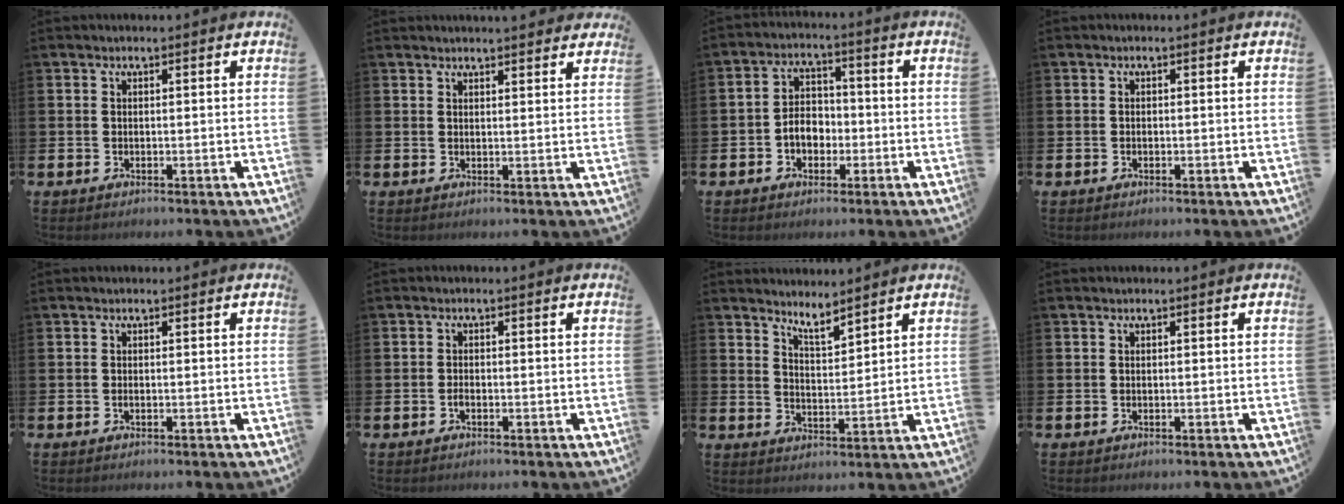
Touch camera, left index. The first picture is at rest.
{"total": 2.2, "force": [2.2, 0.1, 0.0], "torque": [-0.001, -0.009, 0.040]}
{"total": 4.3, "force": [-1.3, 3.3, 2.4], "torque": [-0.043, 0.009, -0.030]}
{"total": 0.5, "force": [-0.3, 0.4, 0.1], "torque": [-0.011, 0.006, -0.006]}
{"total": 0.0}
{"total": 1.0, "force": [-0.5, 0.4, 0.7], "torque": [-0.014, -0.002, -0.009]}
{"total": 4.6, "force": [4.6, 0.3, 0.7], "torque": [-0.019, -0.025, 0.081]}
{"total": 0.0}